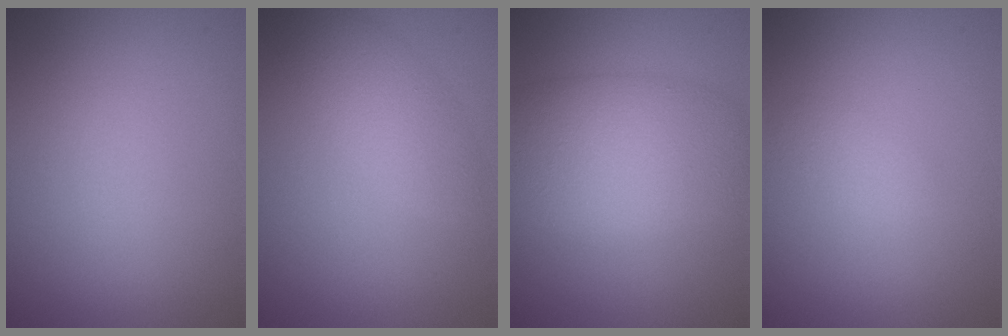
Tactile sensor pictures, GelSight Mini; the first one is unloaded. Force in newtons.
{"total": 2.8, "press": 2.8, "slide": 0.1}
{"total": 7.3, "press": 7.3, "slide": 0.3}
{"total": 1.1, "press": 1.1, "slide": 0.1}